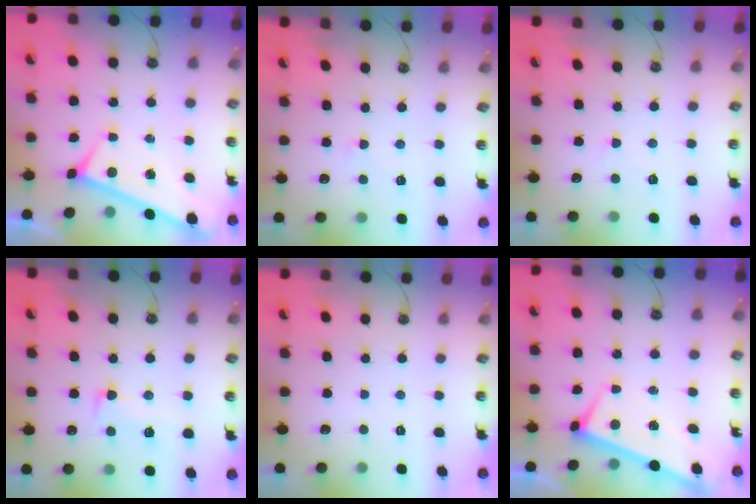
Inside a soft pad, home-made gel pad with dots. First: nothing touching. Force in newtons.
{"total": 1.1, "press": 1.0, "slide": 0.5}
{"total": 0.5, "press": 0.0, "slide": 0.5}
{"total": 3.0, "press": 2.8, "slide": 1.2}
{"total": 0.0}
{"total": 1.2, "press": 1.2, "slide": 0.1}